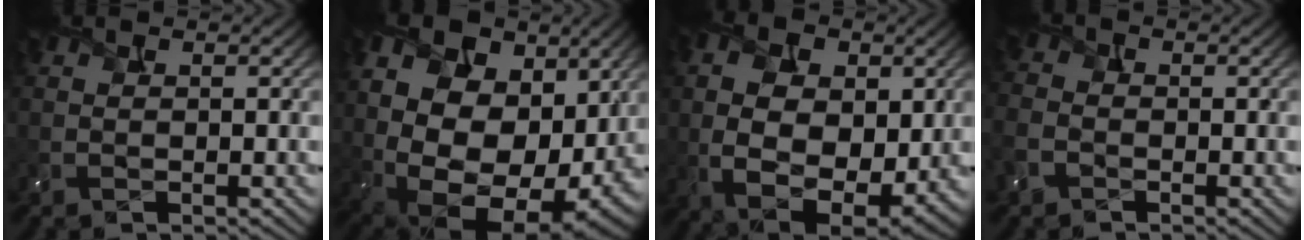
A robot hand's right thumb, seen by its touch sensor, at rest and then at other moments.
{"total": 18.6, "force": [4.3, 12.9, 12.7], "torque": [-0.259, 0.022, 0.087]}
{"total": 13.1, "force": [1.1, 8.6, 9.8], "torque": [-0.185, 0.006, 0.019]}
{"total": 3.6, "force": [-1.8, 2.6, 1.7], "torque": [-0.055, -0.002, -0.050]}